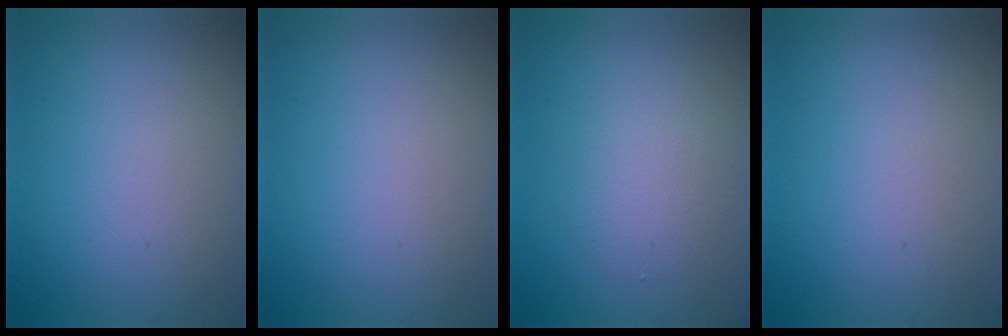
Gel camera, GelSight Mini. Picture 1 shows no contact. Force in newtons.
{"total": 0.0}
{"total": 2.3, "press": 2.3, "slide": 0.2}
{"total": 0.0}